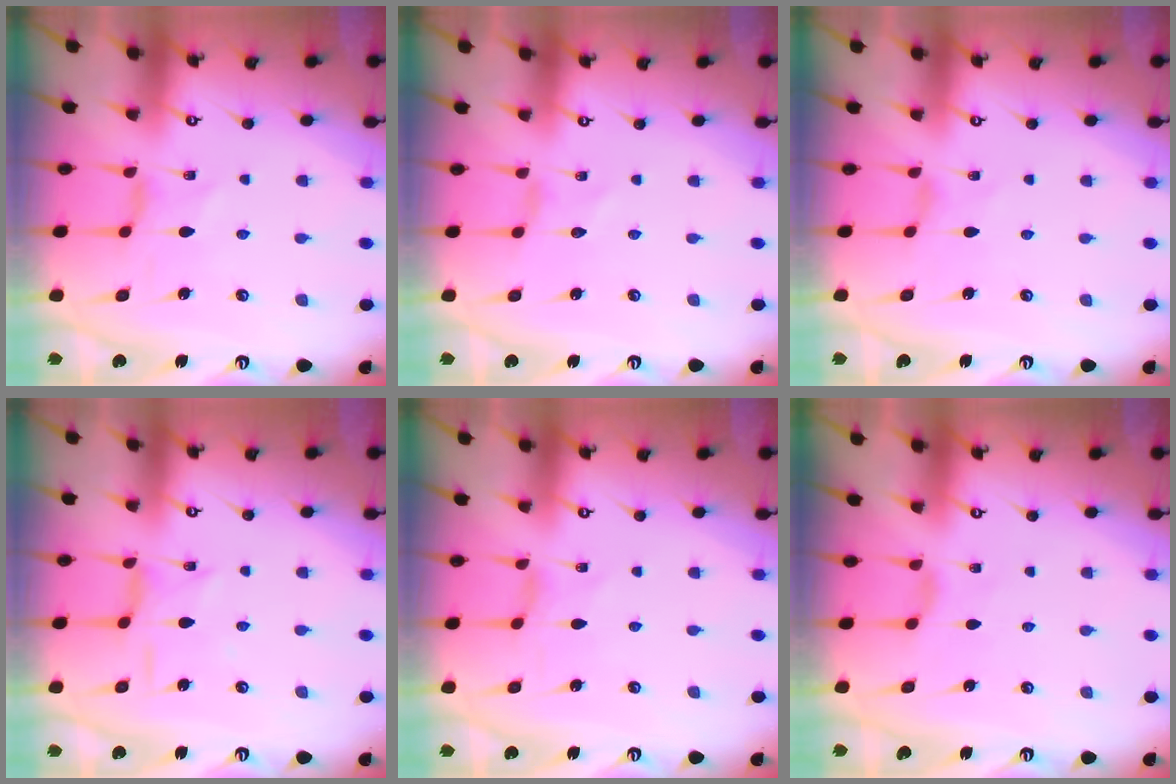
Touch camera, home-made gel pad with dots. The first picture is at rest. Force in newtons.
{"total": 0.0}
{"total": 0.0}
{"total": 2.6, "press": 2.5, "slide": 0.5}
{"total": 0.0}
{"total": 2.1, "press": 2.0, "slide": 0.5}